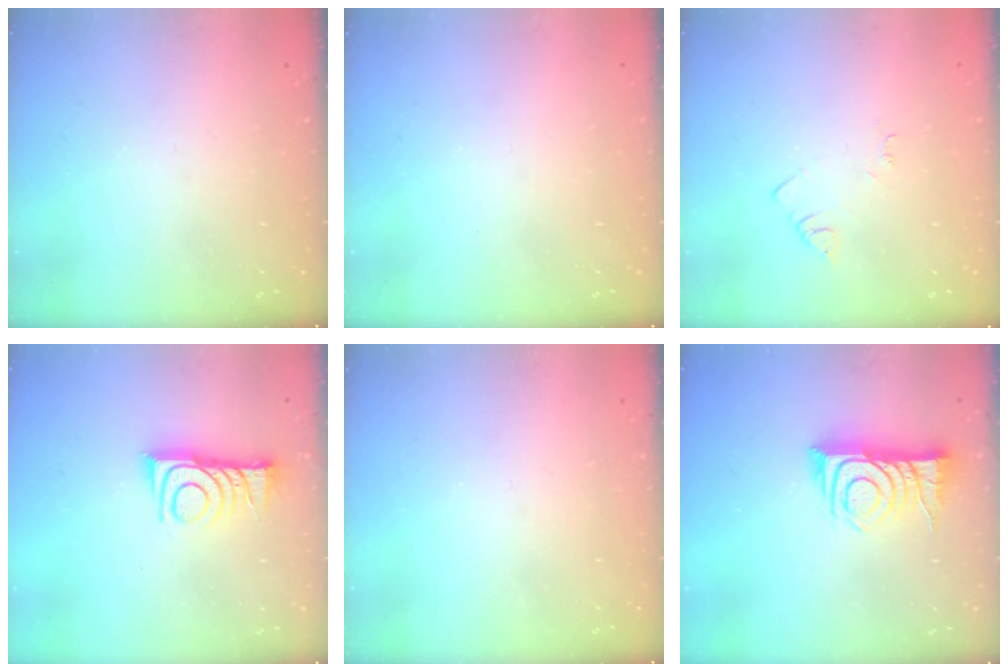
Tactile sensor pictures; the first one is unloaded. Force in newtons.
{"total": 0.0}
{"total": 2.7, "press": 2.7, "slide": 0.4}
{"total": 10.6, "press": 10.6, "slide": 0.4}
{"total": 0.0}
{"total": 11.9, "press": 11.9, "slide": 0.6}